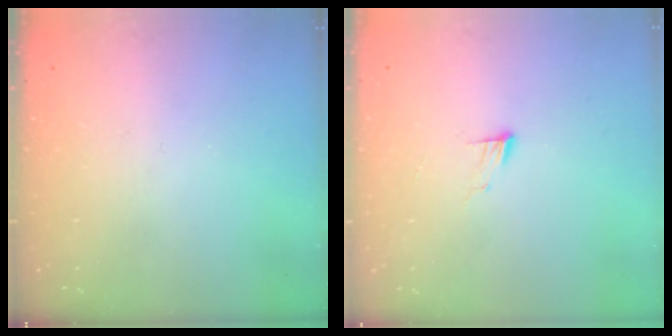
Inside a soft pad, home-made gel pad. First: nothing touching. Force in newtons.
{"total": 5.1, "press": 5.1, "slide": 0.5}